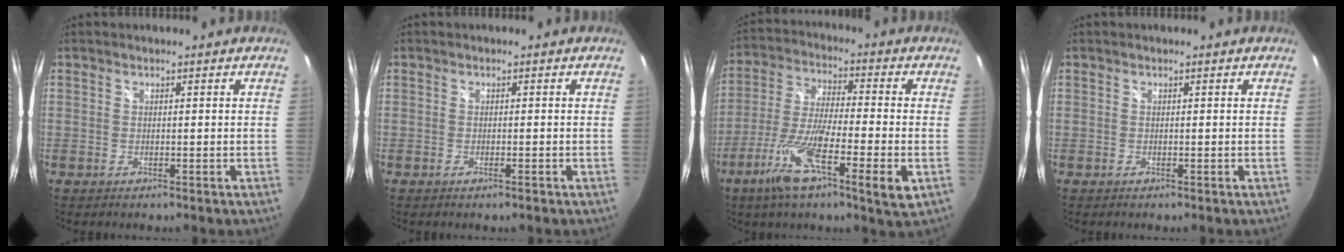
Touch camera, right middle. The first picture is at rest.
{"total": 0.7, "force": [-0.4, -0.1, 0.6], "torque": [-0.009, 0.001, -0.008]}
{"total": 14.4, "force": [-5.7, 2.0, 13.0], "torque": [-0.262, -0.020, -0.110]}
{"total": 0.0}